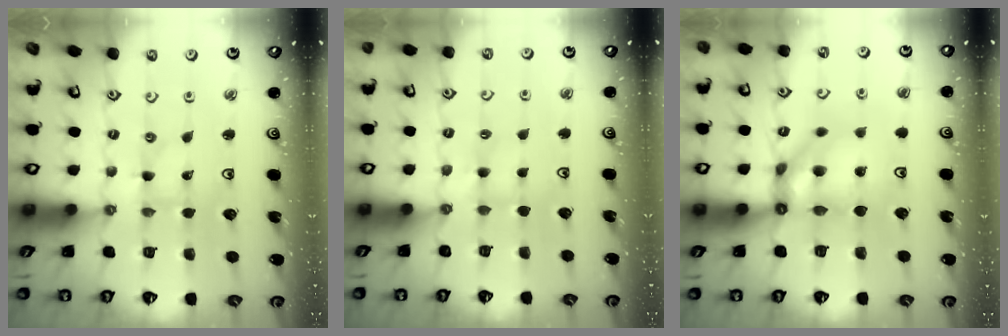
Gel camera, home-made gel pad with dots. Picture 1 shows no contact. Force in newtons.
{"total": 3.7, "press": 3.6, "slide": 0.7}
{"total": 10.0, "press": 10.0, "slide": 0.9}